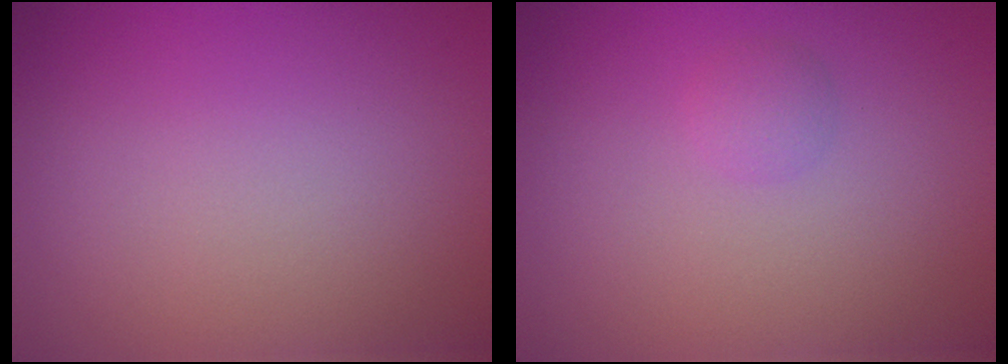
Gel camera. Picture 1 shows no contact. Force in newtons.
{"total": 1.1, "press": 1.1, "slide": 0.1}